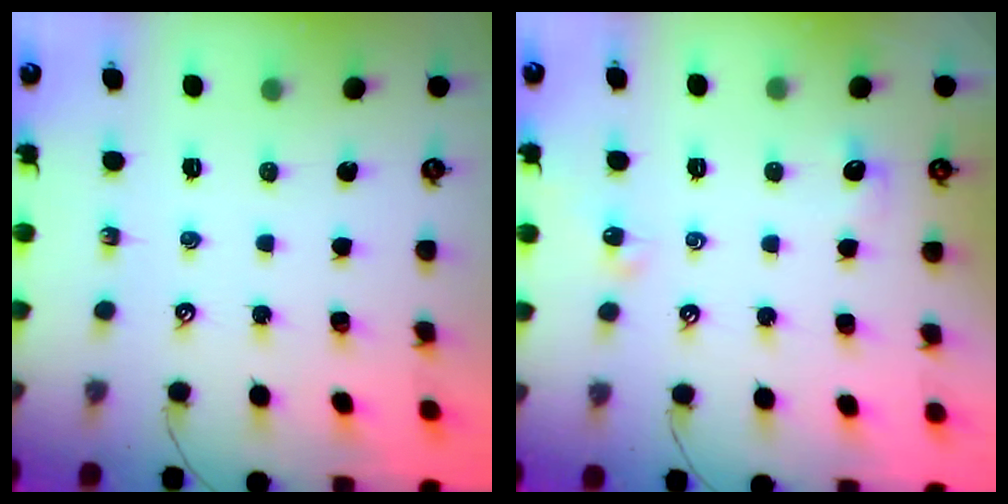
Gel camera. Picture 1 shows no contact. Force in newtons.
{"total": 2.5, "press": 2.4, "slide": 0.6}